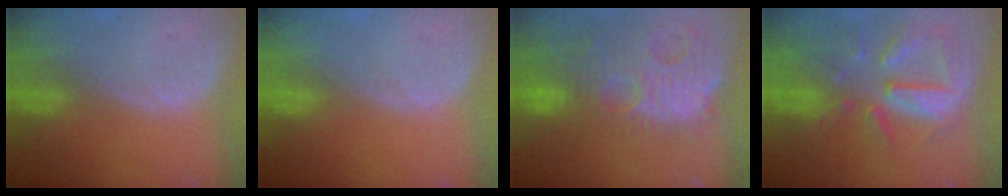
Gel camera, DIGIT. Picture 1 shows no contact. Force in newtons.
{"total": 0.0}
{"total": 14.9, "press": 12.8, "slide": 7.6}
{"total": 10.9, "press": 9.5, "slide": 5.2}